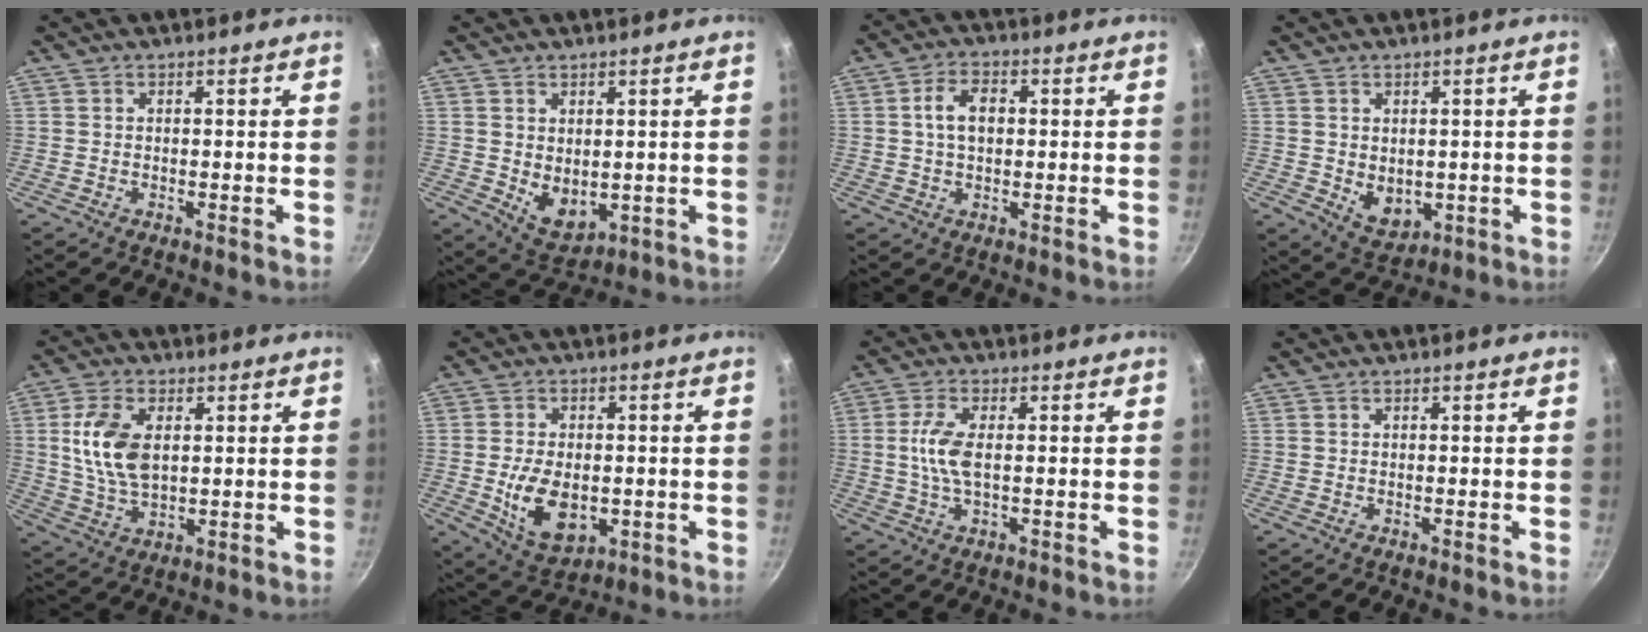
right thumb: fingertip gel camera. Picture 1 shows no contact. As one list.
[{"total": 6.4, "force": [0.8, 4.4, 4.5], "torque": [-0.055, -0.020, 0.034]}, {"total": 5.8, "force": [0.7, 3.7, 4.4], "torque": [-0.065, 0.011, 0.008]}, {"total": 5.9, "force": [0.0, 4.4, 3.9], "torque": [-0.043, -0.014, 0.016]}, {"total": 11.0, "force": [2.1, 6.5, 8.7], "torque": [-0.159, -0.009, 0.043]}, {"total": 11.2, "force": [-1.6, 7.2, 8.5], "torque": [-0.134, -0.005, -0.009]}, {"total": 6.1, "force": [0.2, 2.5, 5.6], "torque": [-0.127, 0.004, 0.002]}, {"total": 0.0}]